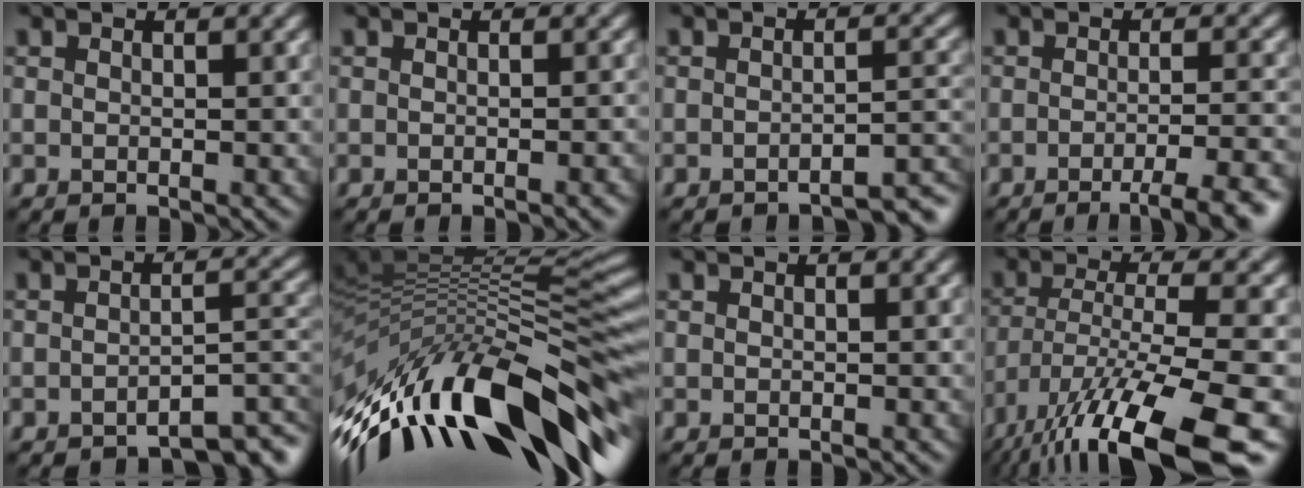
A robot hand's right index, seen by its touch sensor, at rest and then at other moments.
{"total": 0.8, "force": [-0.5, 0.1, 0.5], "torque": [-0.002, 0.001, -0.011]}
{"total": 3.9, "force": [-3.4, 0.6, 1.7], "torque": [-0.015, 0.009, -0.044]}
{"total": 5.2, "force": [-2.9, 1.1, 4.1], "torque": [-0.045, 0.006, -0.039]}
{"total": 4.1, "force": [-3.2, 0.9, 2.4], "torque": [-0.024, 0.002, -0.043]}
{"total": 14.9, "force": [-4.5, 5.2, 13.2], "torque": [-0.228, 0.029, -0.084]}
{"total": 0.0}
{"total": 14.0, "force": [-8.8, 3.5, 10.2], "torque": [-0.194, -0.020, -0.142]}